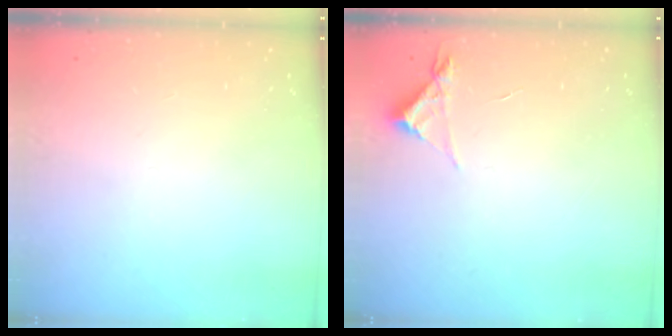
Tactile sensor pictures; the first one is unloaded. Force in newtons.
{"total": 3.0, "press": 3.0, "slide": 0.3}